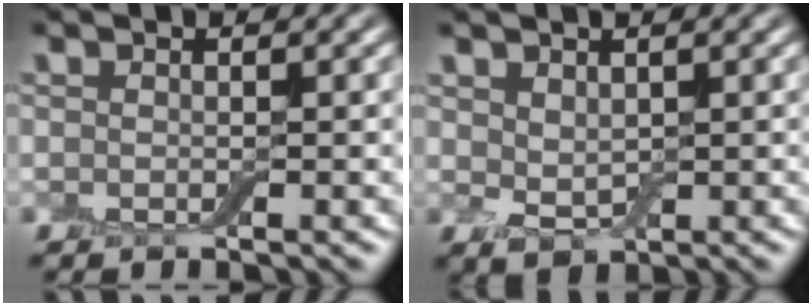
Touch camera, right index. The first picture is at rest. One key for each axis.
{"total": 2.1, "fx": 0.9, "fy": 1.3, "fz": 1.4, "tx": -0.030, "ty": -0.003, "tz": 0.022}